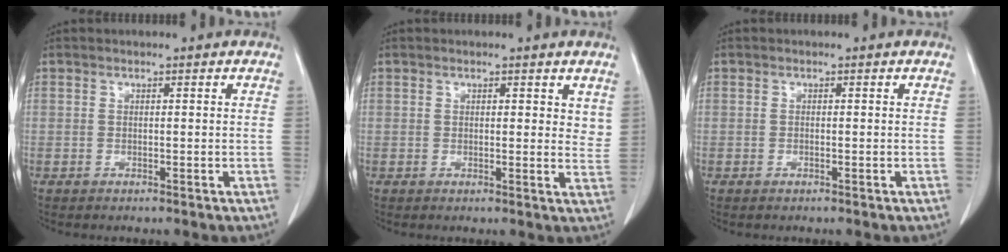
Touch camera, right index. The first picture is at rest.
{"total": 2.9, "force": [1.9, 1.4, 1.6], "torque": [-0.004, -0.012, 0.016]}
{"total": 0.0}